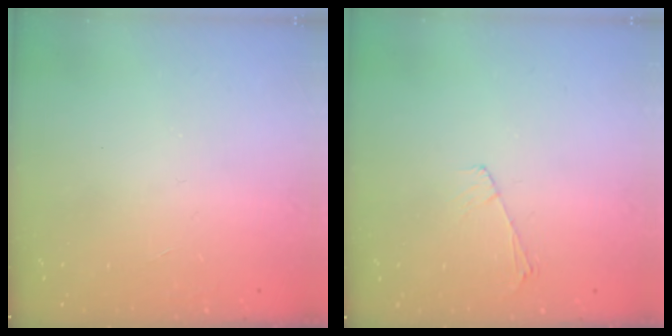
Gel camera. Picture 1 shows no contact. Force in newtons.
{"total": 4.9, "press": 4.9, "slide": 0.6}